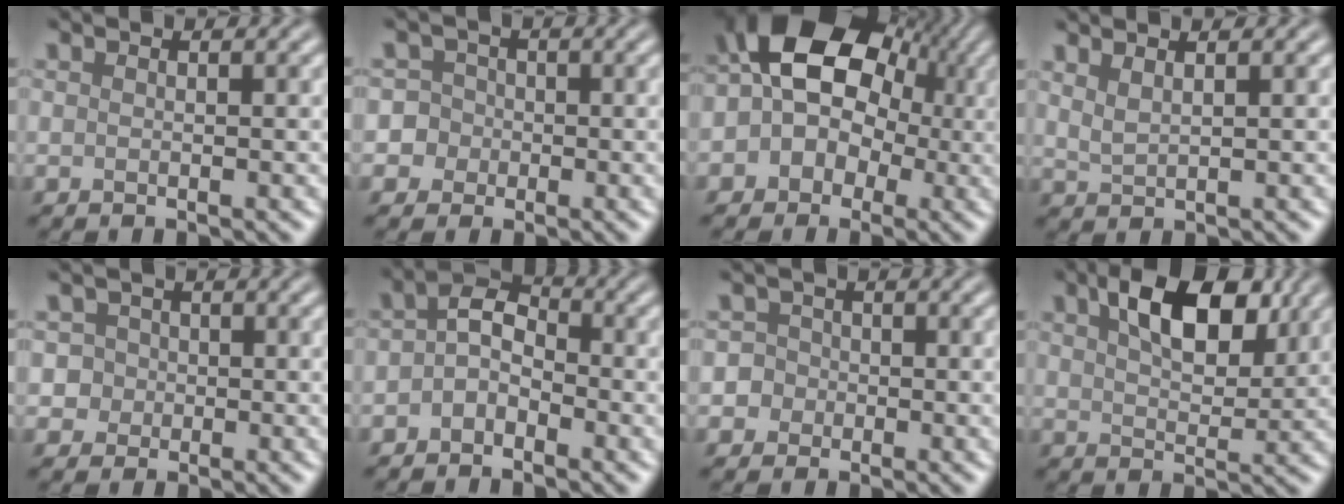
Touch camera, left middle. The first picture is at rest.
{"total": 5.2, "force": [-0.9, 5.0, 1.1], "torque": [-0.004, 0.024, -0.039]}
{"total": 13.1, "force": [2.2, 10.4, 7.6], "torque": [-0.124, 0.048, 0.003]}
{"total": 1.9, "force": [1.3, 0.7, 1.2], "torque": [-0.017, 0.000, 0.022]}
{"total": 3.6, "force": [0.3, 3.5, 1.1], "torque": [0.003, 0.030, -0.010]}
{"total": 3.0, "force": [-1.4, 2.0, 1.8], "torque": [-0.033, 0.010, -0.036]}
{"total": 3.8, "force": [-0.8, 3.6, 0.8], "torque": [0.014, 0.019, -0.035]}
{"total": 7.2, "force": [3.2, 3.6, 5.3], "torque": [-0.087, 0.003, 0.049]}